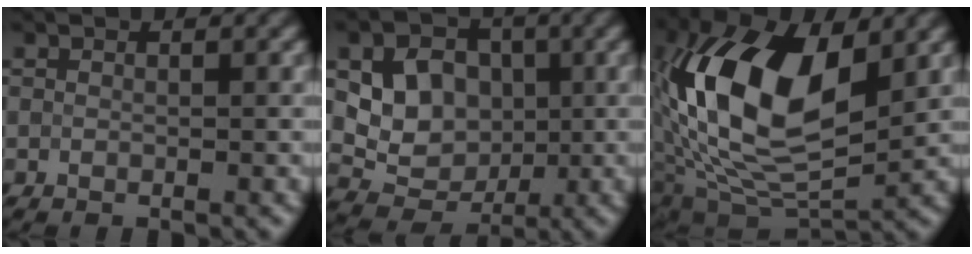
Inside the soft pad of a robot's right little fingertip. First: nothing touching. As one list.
[{"total": 6.0, "force": [1.0, 5.0, 3.1], "torque": [-0.048, 0.000, 0.008]}, {"total": 13.9, "force": [2.4, 7.5, 11.5], "torque": [-0.220, 0.009, 0.038]}]